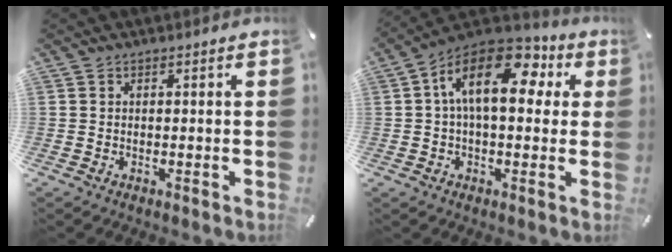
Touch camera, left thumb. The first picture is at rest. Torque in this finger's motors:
{"motor_torque": [0.31, 1.11, 1.59, -1.19, 0.47]}